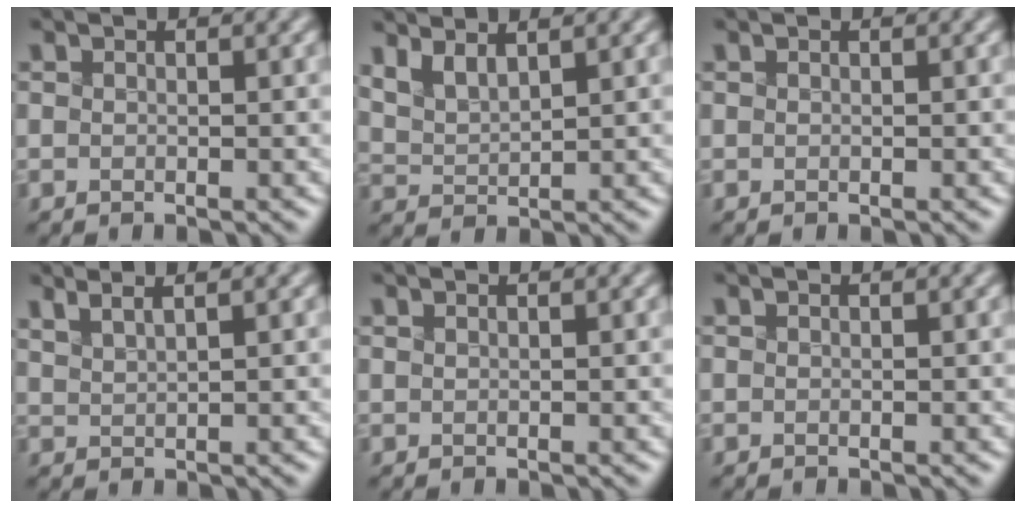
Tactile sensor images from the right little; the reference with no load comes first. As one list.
[{"total": 2.5, "force": [2.0, 0.7, 1.4], "torque": [-0.036, 0.003, 0.049]}, {"total": 0.0}, {"total": 1.2, "force": [1.1, -0.3, 0.5], "torque": [-0.013, 0.001, 0.034]}, {"total": 0.0}, {"total": 0.0}]